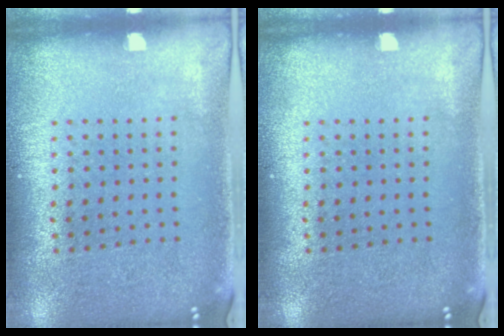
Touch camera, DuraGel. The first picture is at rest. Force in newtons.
{"total": 0.0}